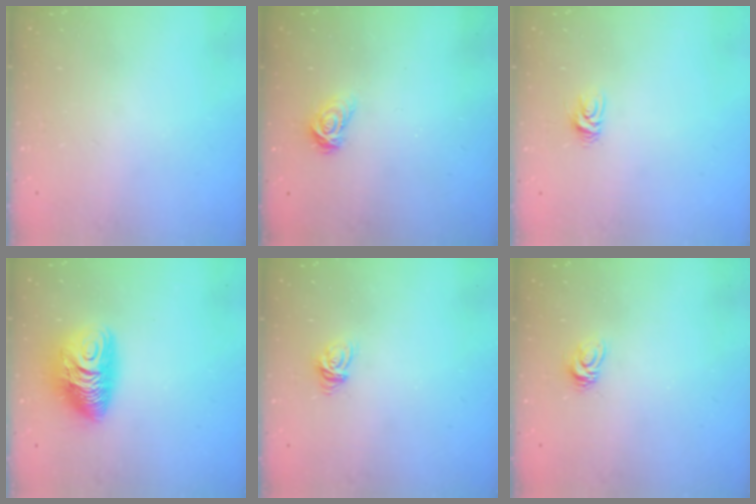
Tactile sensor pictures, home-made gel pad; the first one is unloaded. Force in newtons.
{"total": 3.8, "press": 3.8, "slide": 0.4}
{"total": 4.8, "press": 4.8, "slide": 0.4}
{"total": 12.0, "press": 11.9, "slide": 1.1}
{"total": 5.9, "press": 5.9, "slide": 0.4}
{"total": 3.8, "press": 3.8, "slide": 0.2}